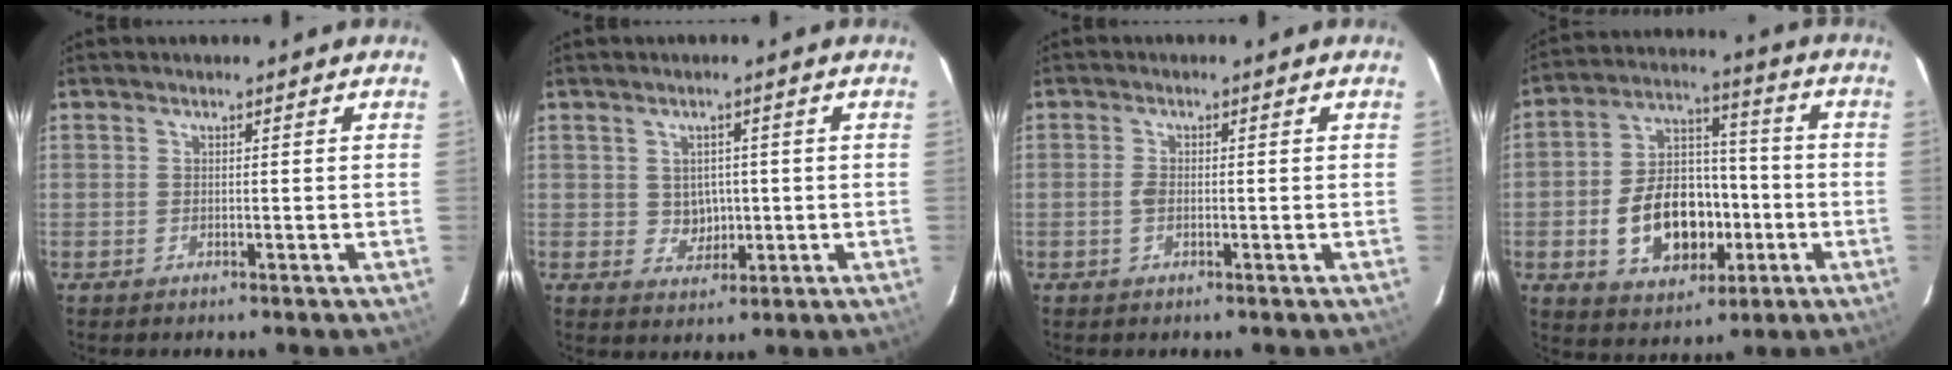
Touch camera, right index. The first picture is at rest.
{"total": 3.7, "force": [0.3, 3.5, 1.2], "torque": [-0.021, 0.008, 0.013]}
{"total": 1.6, "force": [-0.4, 0.9, 1.2], "torque": [-0.026, 0.002, -0.009]}
{"total": 15.9, "force": [-4.2, 10.5, 11.2], "torque": [-0.217, 0.028, -0.049]}